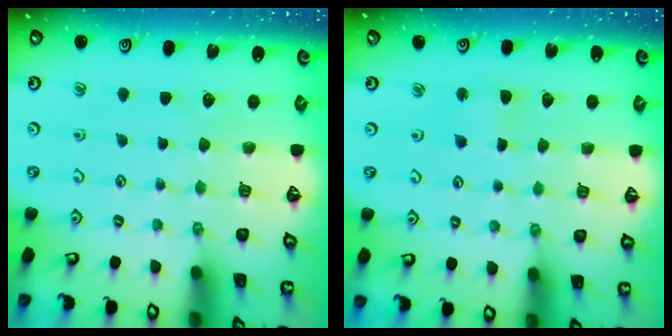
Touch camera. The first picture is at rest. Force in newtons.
{"total": 2.9, "press": 2.9, "slide": 0.3}